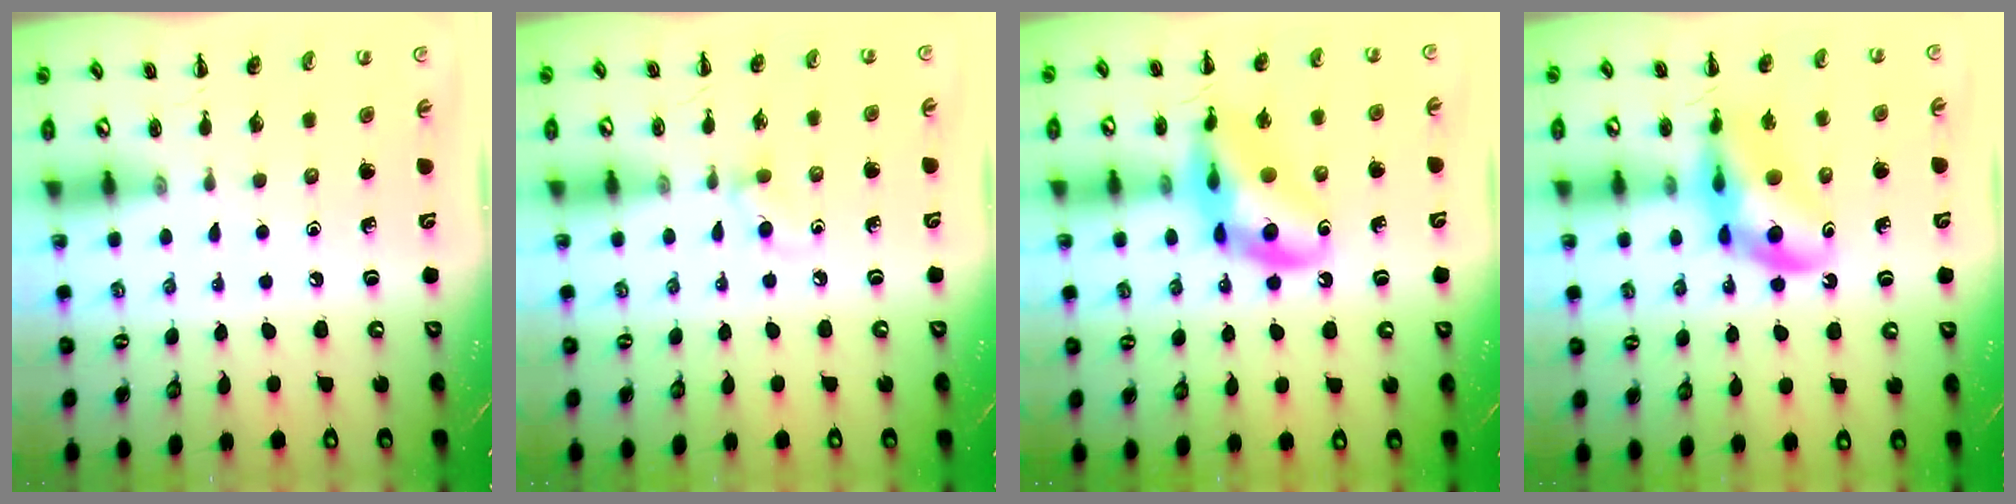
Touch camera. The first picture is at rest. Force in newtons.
{"total": 3.5, "press": 3.3, "slide": 1.4}
{"total": 14.9, "press": 14.6, "slide": 3.1}
{"total": 13.7, "press": 13.2, "slide": 3.6}